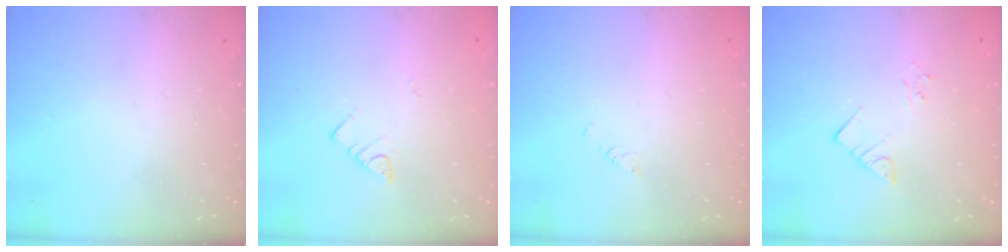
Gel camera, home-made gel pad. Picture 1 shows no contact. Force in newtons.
{"total": 2.7, "press": 2.7, "slide": 0.3}
{"total": 2.0, "press": 2.0, "slide": 0.3}
{"total": 3.6, "press": 3.6, "slide": 0.3}